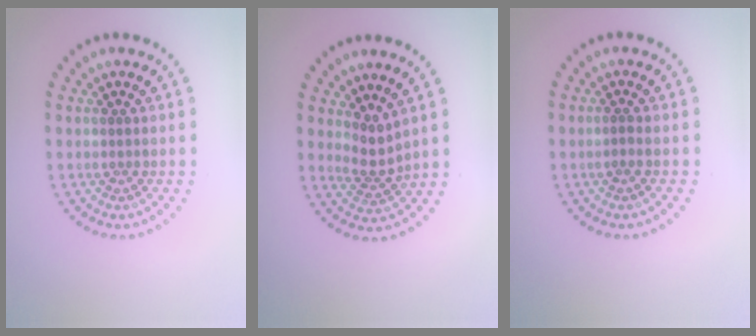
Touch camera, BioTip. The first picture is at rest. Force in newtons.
{"total": 2.2, "press": 1.4, "slide": 1.7}
{"total": 0.5, "press": 0.2, "slide": 0.5}